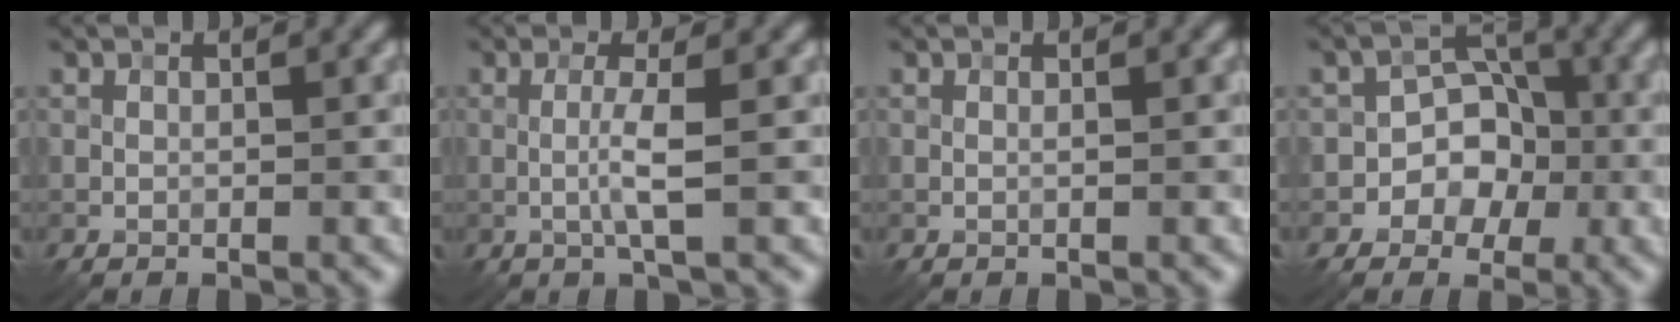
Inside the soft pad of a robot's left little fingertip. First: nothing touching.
{"total": 2.4, "force": [-0.2, 0.0, 2.4], "torque": [-0.051, -0.001, -0.007]}
{"total": 0.0}
{"total": 4.4, "force": [-1.4, 3.6, 2.0], "torque": [0.006, 0.010, -0.037]}